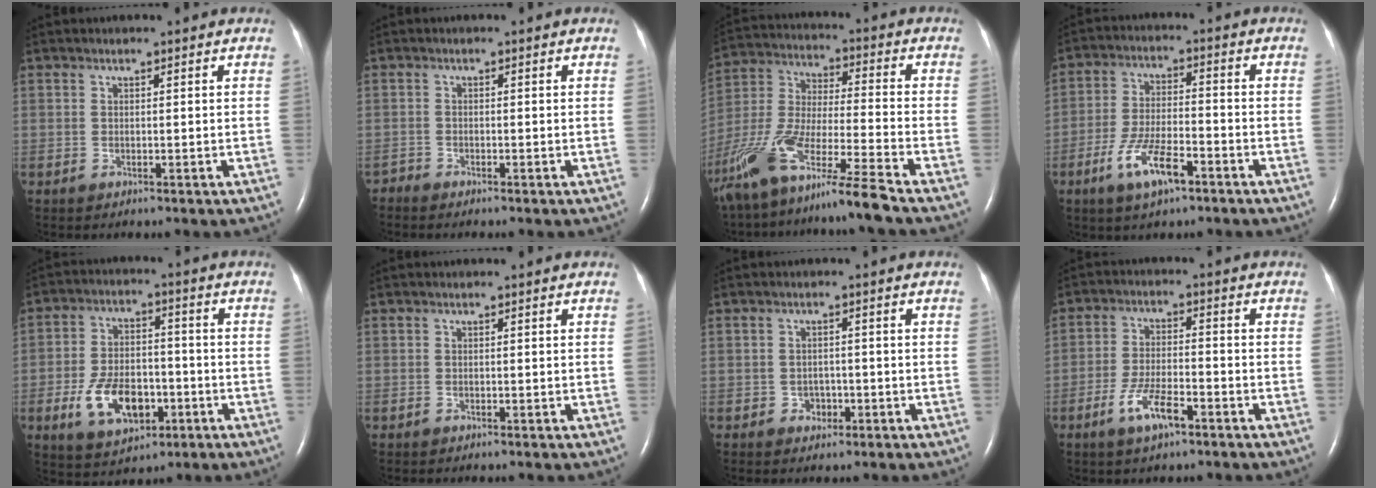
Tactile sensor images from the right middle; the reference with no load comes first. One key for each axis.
{"total": 1.0, "fx": -1.0, "fy": -0.1, "fz": -0.2, "tx": 0.004, "ty": -0.005, "tz": -0.020}
{"total": 17.6, "fx": -13.4, "fy": -0.7, "fz": 11.3, "tx": -0.256, "ty": -0.037, "tz": -0.252}
{"total": 8.6, "fx": -4.7, "fy": 2.3, "fz": 6.8, "tx": -0.135, "ty": -0.004, "tz": -0.086}
{"total": 10.6, "fx": -3.8, "fy": 6.0, "fz": 7.9, "tx": -0.161, "ty": 0.004, "tz": -0.059}
{"total": 0.0}
{"total": 2.0, "fx": -0.9, "fy": 1.6, "fz": 0.7, "tx": -0.008, "ty": 0.006, "tz": -0.011}
{"total": 6.6, "fx": -3.8, "fy": 1.7, "fz": 5.1, "tx": -0.101, "ty": -0.004, "tz": -0.070}